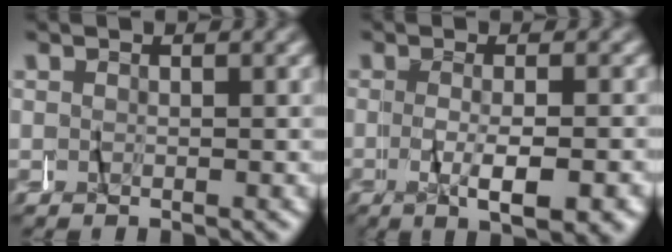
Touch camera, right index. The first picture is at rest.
{"total": 4.7, "force": [-1.8, 0.7, 4.3], "torque": [-0.068, -0.005, -0.023]}